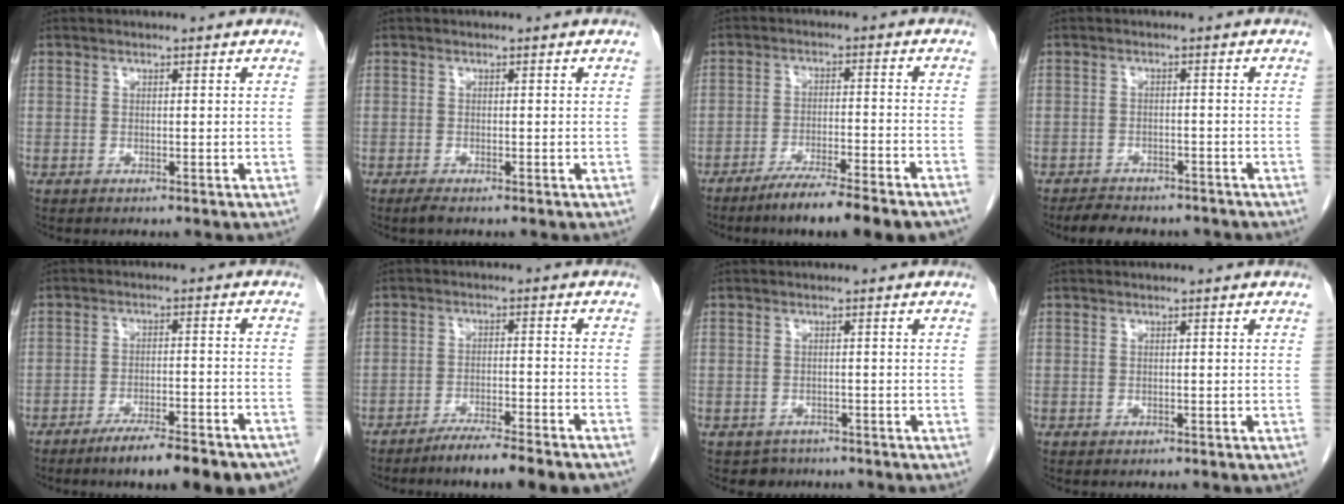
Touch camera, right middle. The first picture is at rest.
{"total": 1.0, "force": [-0.8, 0.0, 0.6], "torque": [-0.019, -0.005, -0.015]}
{"total": 11.1, "force": [-8.7, 0.2, 6.9], "torque": [-0.091, -0.023, -0.133]}
{"total": 7.4, "force": [-6.5, 2.6, 2.5], "torque": [-0.041, -0.001, -0.087]}
{"total": 13.7, "force": [-10.9, 2.0, 8.0], "torque": [-0.079, 0.008, -0.157]}
{"total": 8.8, "force": [-7.2, 0.0, 5.2], "torque": [-0.064, -0.016, -0.112]}
{"total": 2.5, "force": [-1.8, 1.6, -0.3], "torque": [-0.003, 0.005, -0.027]}
{"total": 0.0}